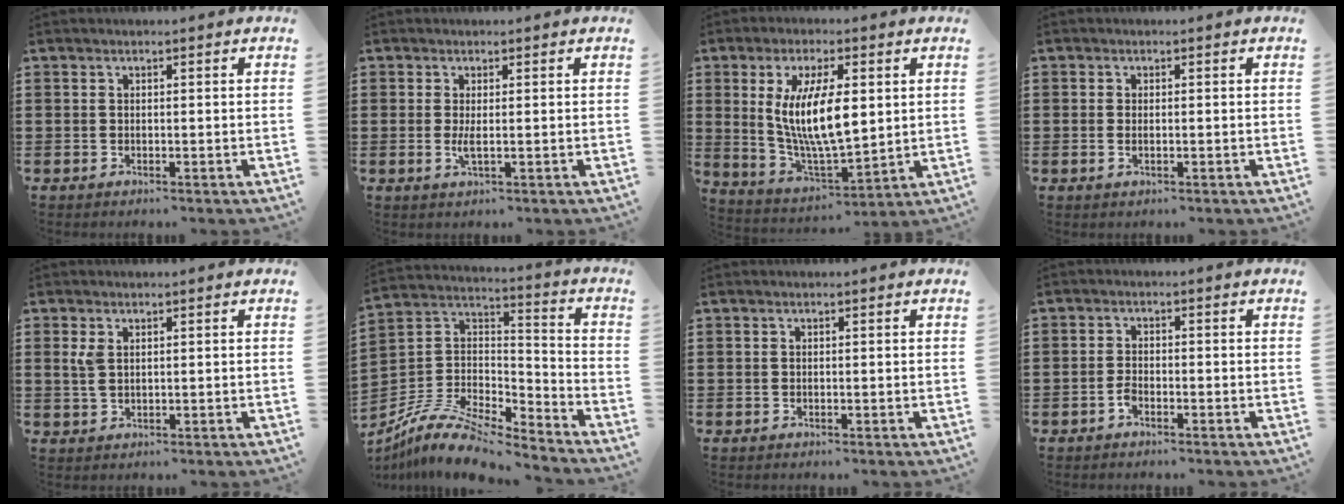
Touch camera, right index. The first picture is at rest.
{"total": 2.2, "force": [-0.1, 0.4, 2.1], "torque": [-0.040, -0.006, -0.001]}
{"total": 11.4, "force": [1.9, 4.1, 10.5], "torque": [-0.220, -0.001, 0.030]}
{"total": 1.0, "force": [-0.1, 0.4, 0.9], "torque": [-0.026, -0.002, -0.005]}
{"total": 2.5, "force": [1.0, 1.4, 1.9], "torque": [-0.042, 0.005, 0.018]}
{"total": 10.5, "force": [-8.8, 3.1, 4.7], "torque": [-0.103, 0.020, -0.177]}
{"total": 0.0}
{"total": 1.8, "force": [-1.2, 0.7, 1.2], "torque": [-0.026, 0.000, -0.023]}